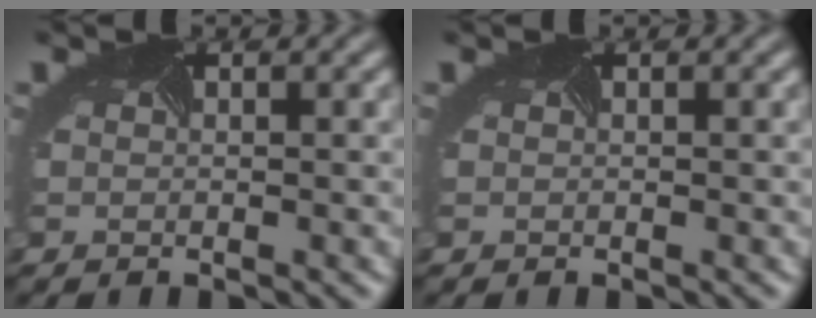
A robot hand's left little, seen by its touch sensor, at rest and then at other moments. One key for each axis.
{"total": 0.0}